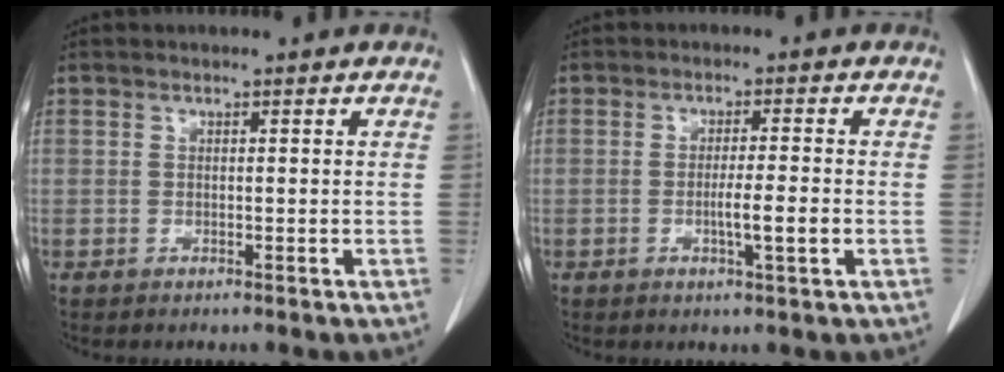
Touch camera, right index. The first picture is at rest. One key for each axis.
{"total": 4.1, "fx": -0.9, "fy": -0.1, "fz": 4.0, "tx": -0.064, "ty": -0.004, "tz": -0.012}